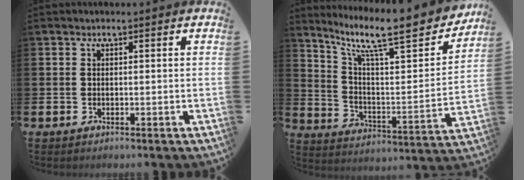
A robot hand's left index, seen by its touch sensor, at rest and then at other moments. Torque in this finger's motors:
{"motor_torque": [0.33, -0.38, 0.59, 0.21]}